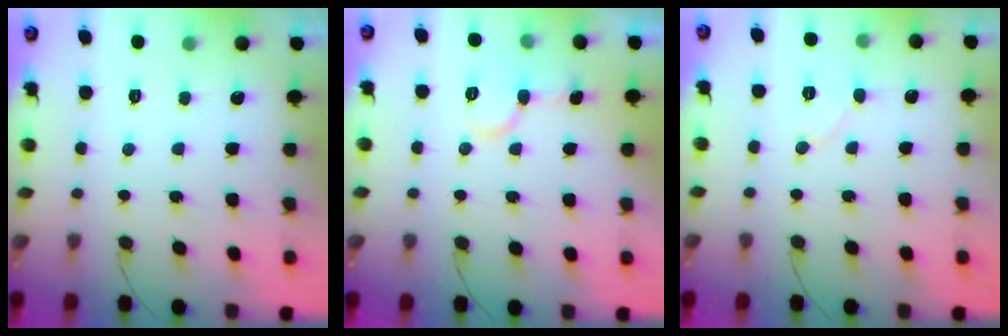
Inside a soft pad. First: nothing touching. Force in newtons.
{"total": 8.3, "press": 8.3, "slide": 0.5}
{"total": 6.3, "press": 6.3, "slide": 0.7}